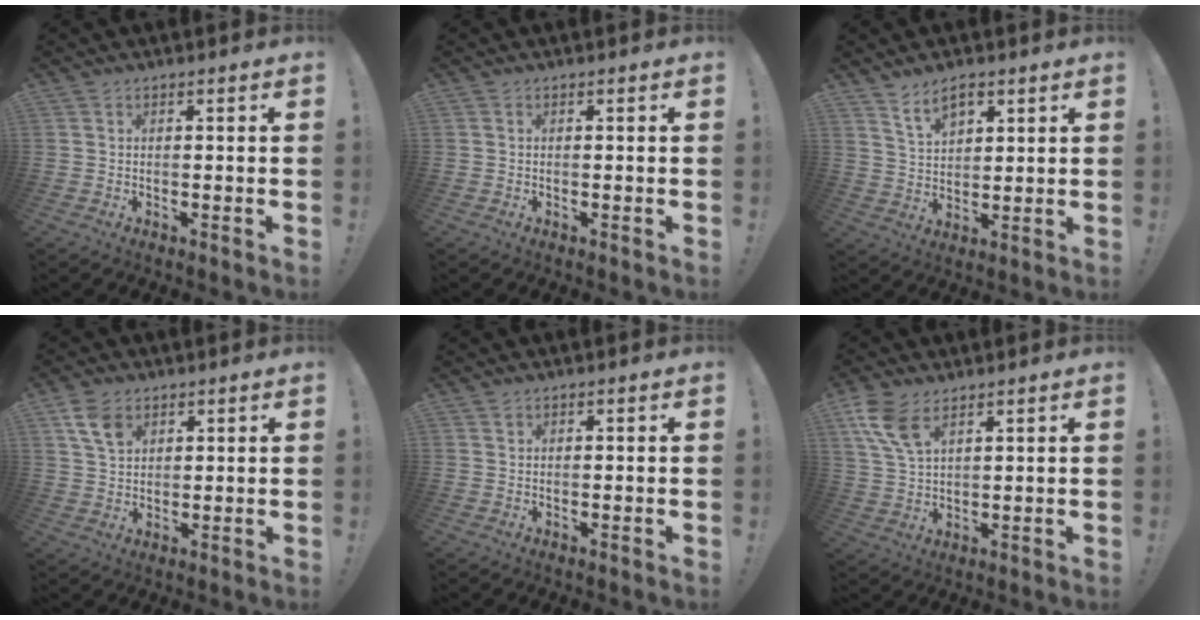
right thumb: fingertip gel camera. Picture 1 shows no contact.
{"total": 0.0}
{"total": 7.8, "force": [5.1, 4.0, 4.2], "torque": [-0.071, -0.018, 0.095]}
{"total": 7.7, "force": [3.8, 5.2, 4.3], "torque": [-0.075, -0.006, 0.076]}
{"total": 0.6, "force": [0.4, 0.5, 0.1], "torque": [-0.001, 0.000, 0.007]}
{"total": 9.1, "force": [5.2, 4.3, 6.0], "torque": [-0.128, -0.012, 0.103]}